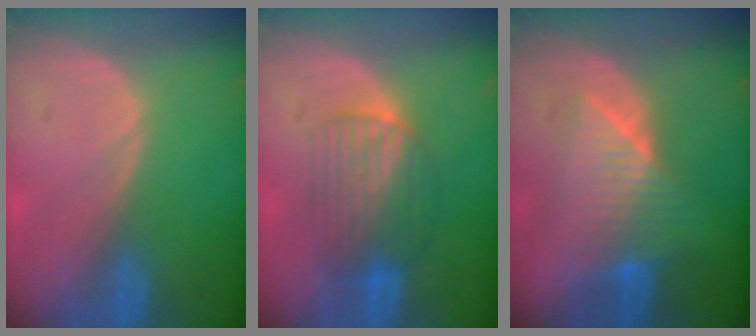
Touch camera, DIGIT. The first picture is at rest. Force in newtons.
{"total": 6.5, "press": 6.4, "slide": 1.0}
{"total": 7.3, "press": 7.2, "slide": 1.5}